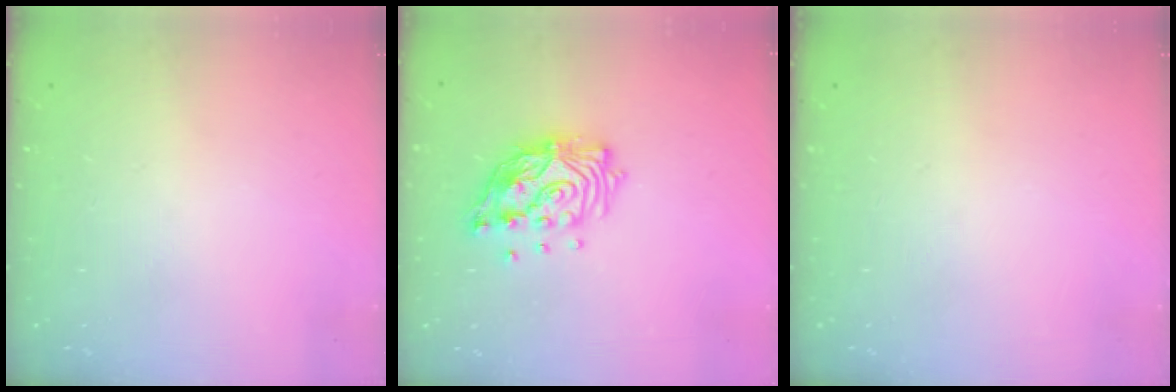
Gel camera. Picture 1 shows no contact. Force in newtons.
{"total": 13.6, "press": 13.5, "slide": 1.5}
{"total": 0.0}